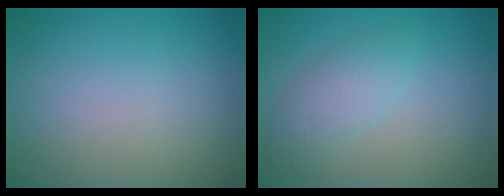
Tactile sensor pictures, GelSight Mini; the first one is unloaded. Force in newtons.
{"total": 2.7, "press": 2.7, "slide": 0.1}